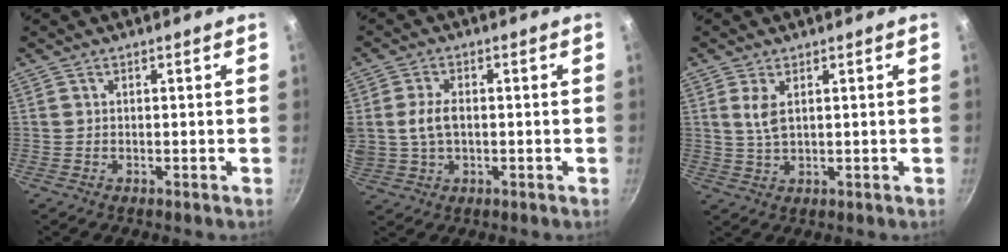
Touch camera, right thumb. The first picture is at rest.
{"total": 7.1, "force": [0.4, 4.6, 5.4], "torque": [-0.104, 0.008, 0.005]}
{"total": 3.7, "force": [1.3, 1.7, 3.0], "torque": [-0.061, -0.010, 0.028]}